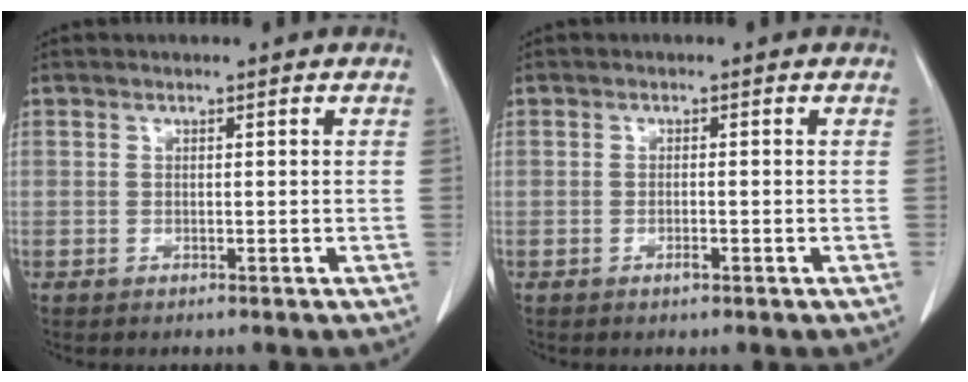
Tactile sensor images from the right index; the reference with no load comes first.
{"total": 1.5, "force": [-0.7, 0.5, 1.2], "torque": [-0.024, 0.000, -0.010]}